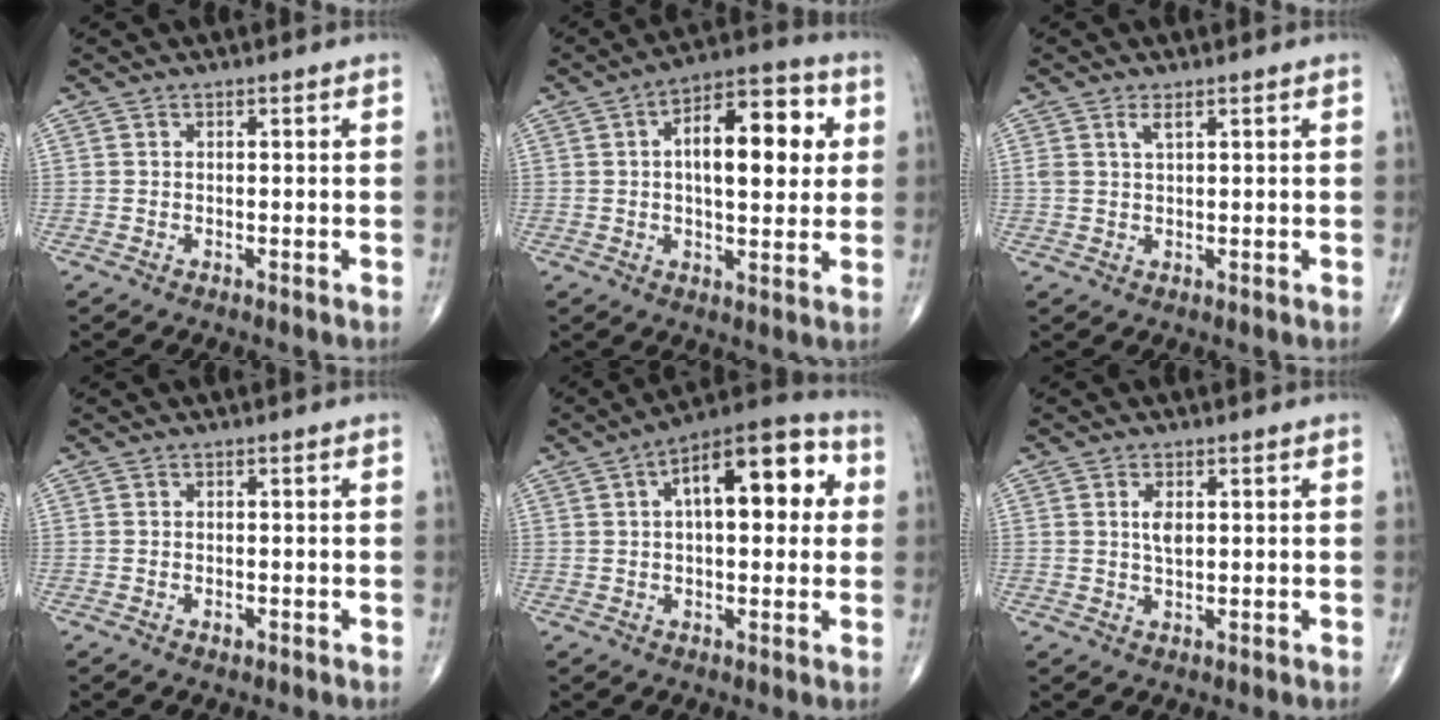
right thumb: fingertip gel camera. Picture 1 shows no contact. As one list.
[{"total": 15.1, "force": [2.8, 6.9, 13.1], "torque": [-0.167, 0.015, 0.035]}, {"total": 1.8, "force": [1.1, 0.5, 1.3], "torque": [-0.030, -0.002, 0.025]}, {"total": 0.9, "force": [-0.4, 0.5, 0.6], "torque": [-0.010, -0.001, -0.005]}, {"total": 16.3, "force": [3.8, 7.4, 14.0], "torque": [-0.172, 0.030, 0.047]}, {"total": 2.7, "force": [0.7, 1.3, 2.3], "torque": [-0.042, -0.005, 0.013]}]